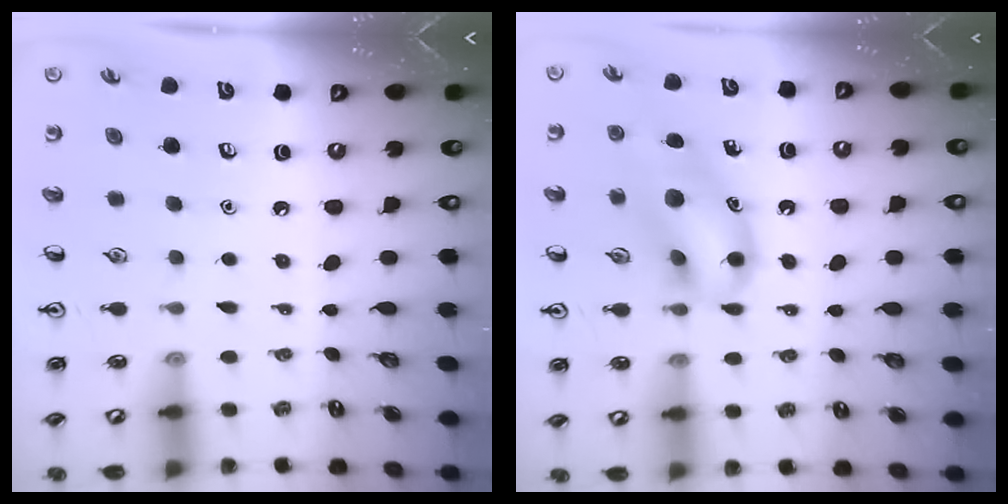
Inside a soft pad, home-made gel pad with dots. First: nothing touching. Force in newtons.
{"total": 13.8, "press": 13.4, "slide": 3.2}